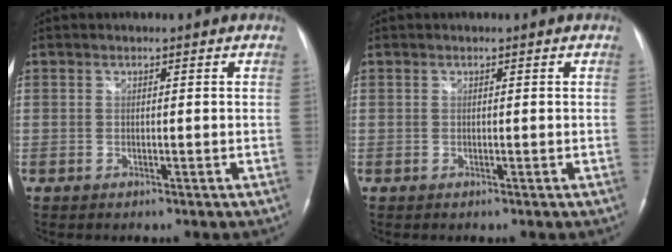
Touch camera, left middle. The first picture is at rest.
{"total": 0.0}